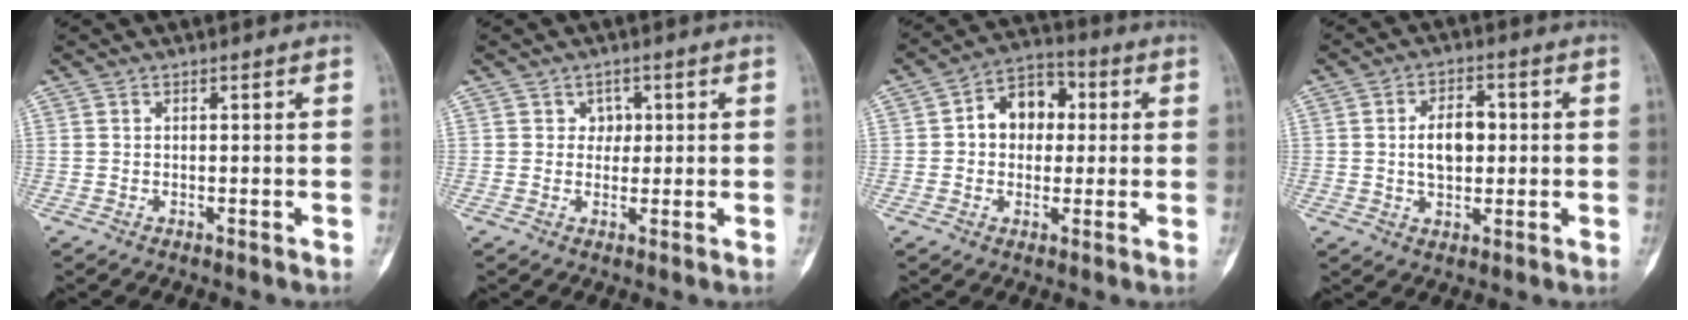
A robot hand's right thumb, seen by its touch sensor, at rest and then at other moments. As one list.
[{"total": 2.5, "force": [0.7, 2.2, 0.9], "torque": [0.007, 0.001, 0.006]}, {"total": 9.9, "force": [1.3, 7.4, 6.4], "torque": [-0.058, 0.022, 0.011]}, {"total": 7.4, "force": [0.4, 4.6, 5.7], "torque": [-0.078, 0.008, 0.005]}]